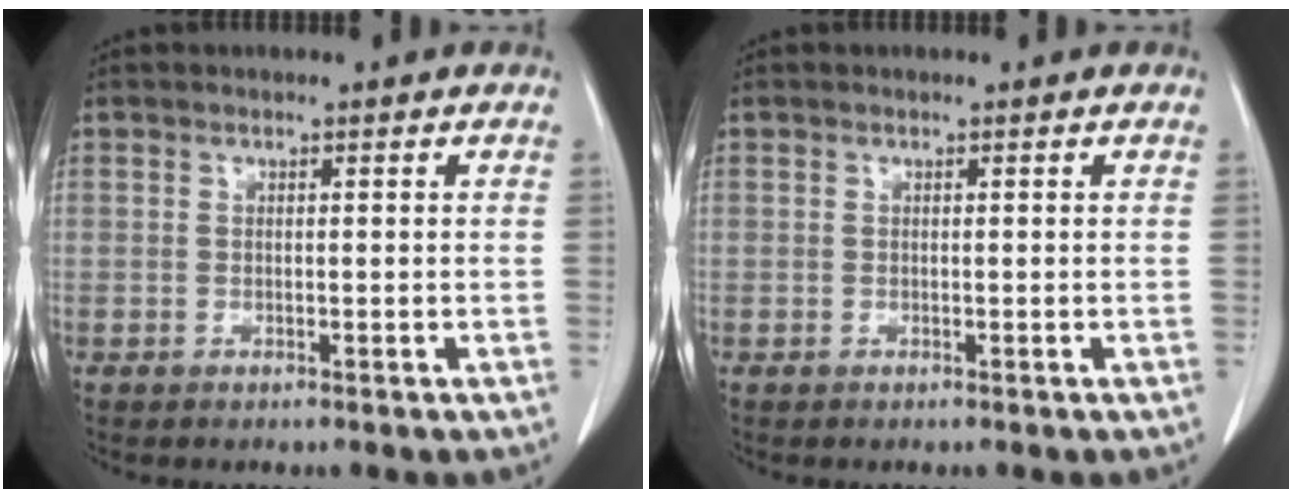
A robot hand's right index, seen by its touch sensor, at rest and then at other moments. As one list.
[{"total": 0.0}]